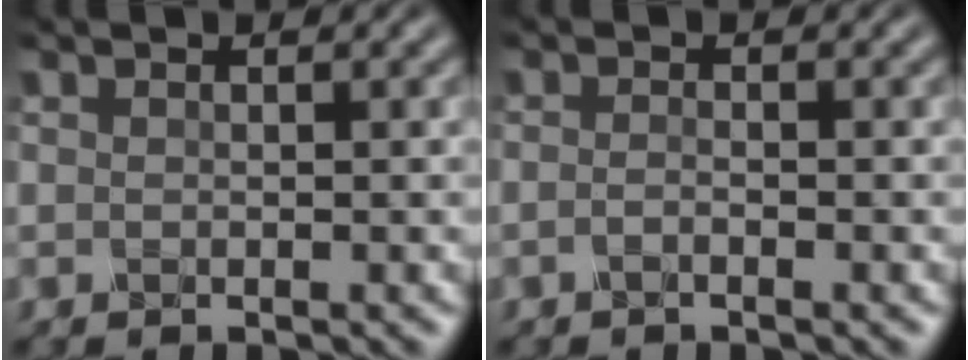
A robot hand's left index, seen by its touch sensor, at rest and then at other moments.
{"total": 0.9, "force": [-0.5, 0.2, 0.6], "torque": [-0.014, -0.001, -0.011]}